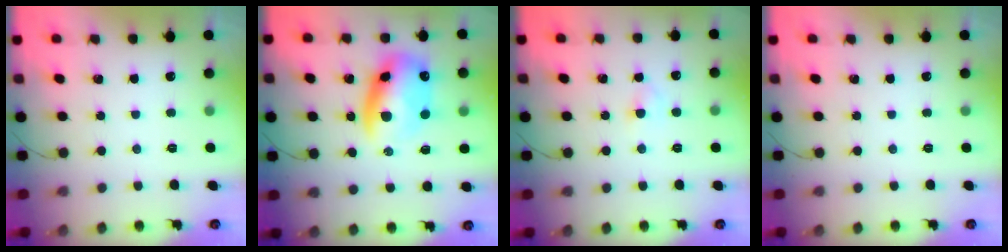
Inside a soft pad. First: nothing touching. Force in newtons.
{"total": 12.5, "press": 12.1, "slide": 3.3}
{"total": 2.9, "press": 2.7, "slide": 0.9}
{"total": 0.0}